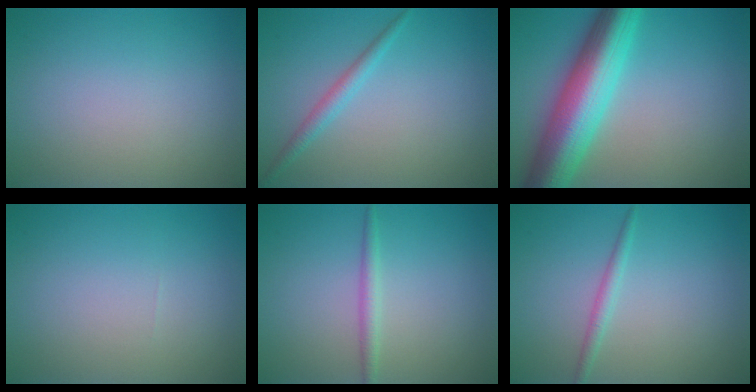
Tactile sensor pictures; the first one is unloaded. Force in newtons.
{"total": 1.7, "press": 1.7, "slide": 0.1}
{"total": 10.0, "press": 10.0, "slide": 0.4}
{"total": 0.0}
{"total": 1.5, "press": 1.5, "slide": 0.1}
{"total": 1.3, "press": 1.3, "slide": 0.1}